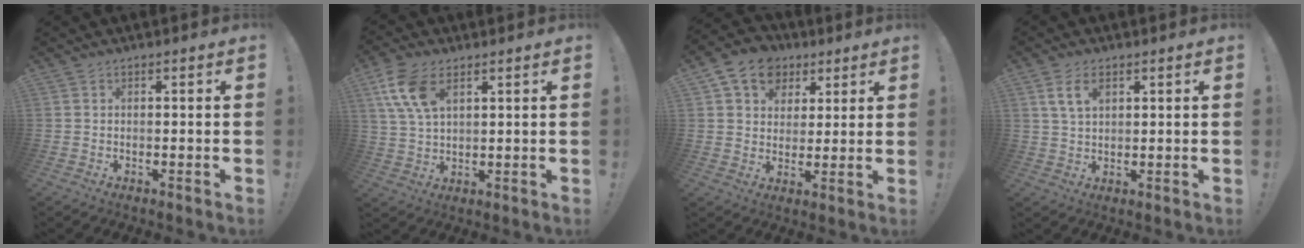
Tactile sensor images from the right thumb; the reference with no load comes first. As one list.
[{"total": 11.3, "force": [5.3, 6.2, 7.7], "torque": [-0.150, -0.011, 0.101]}, {"total": 11.8, "force": [5.8, 9.2, 4.6], "torque": [-0.069, -0.027, 0.115]}, {"total": 6.1, "force": [2.6, 3.4, 4.4], "torque": [-0.081, -0.004, 0.047]}]